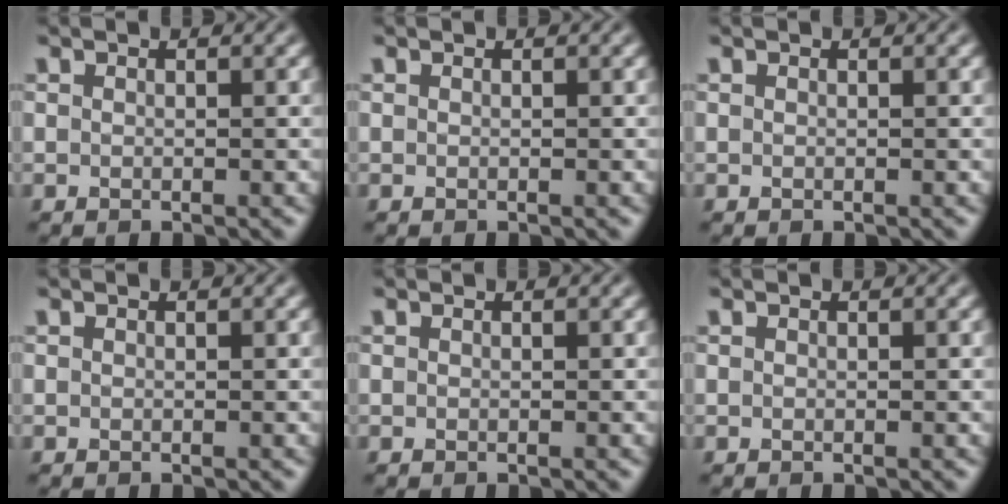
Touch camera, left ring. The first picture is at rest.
{"total": 0.0}
{"total": 0.0}
{"total": 0.0}
{"total": 0.0}
{"total": 0.0}